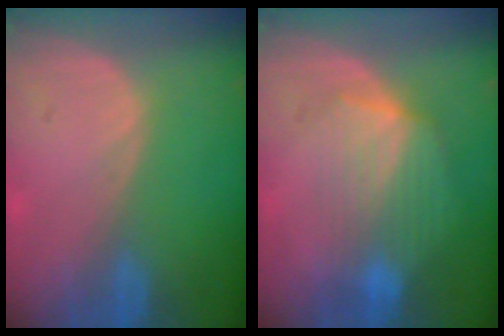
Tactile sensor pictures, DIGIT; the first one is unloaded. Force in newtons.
{"total": 7.3, "press": 6.9, "slide": 2.3}